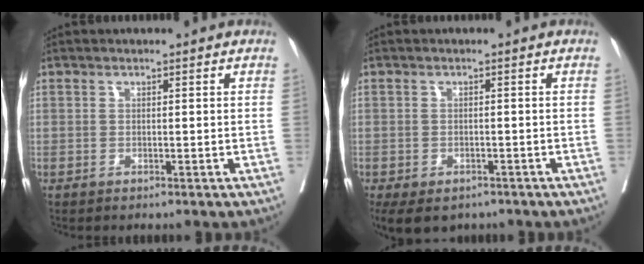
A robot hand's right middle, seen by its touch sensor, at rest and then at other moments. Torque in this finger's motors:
{"motor_torque": [1.00, -1.13, 0.13, 0.07]}